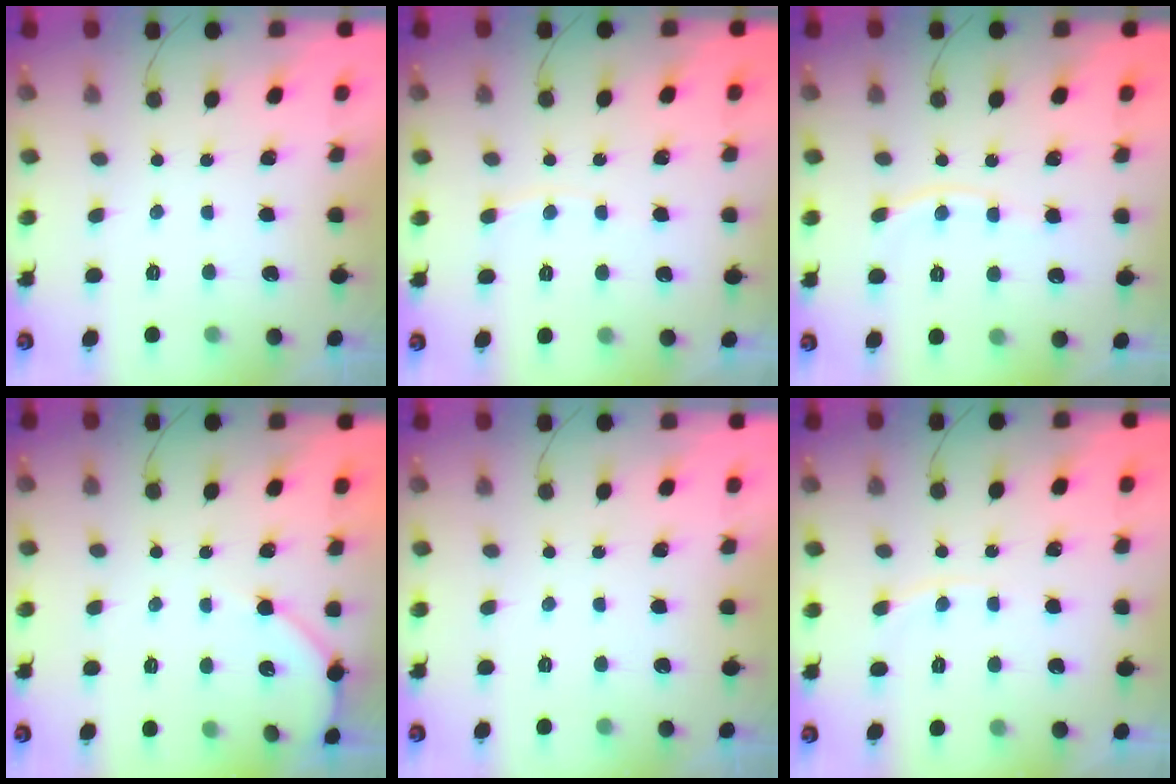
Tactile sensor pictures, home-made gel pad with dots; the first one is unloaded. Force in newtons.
{"total": 3.3, "press": 3.3, "slide": 0.3}
{"total": 6.6, "press": 6.6, "slide": 0.9}
{"total": 5.4, "press": 5.3, "slide": 0.7}
{"total": 0.0}
{"total": 3.3, "press": 3.3, "slide": 0.1}